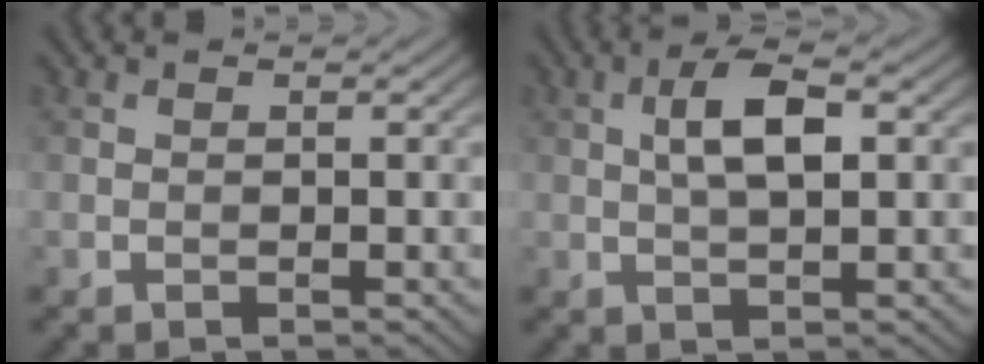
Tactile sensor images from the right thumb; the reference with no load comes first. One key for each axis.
{"total": 5.3, "fx": 1.0, "fy": 1.9, "fz": 4.8, "tx": -0.098, "ty": 0.007, "tz": 0.019}